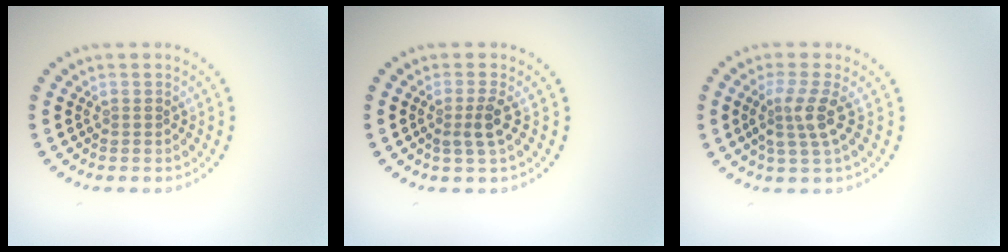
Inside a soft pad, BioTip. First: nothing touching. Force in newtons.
{"total": 2.0, "press": 1.6, "slide": 1.3}
{"total": 2.8, "press": 2.2, "slide": 1.7}